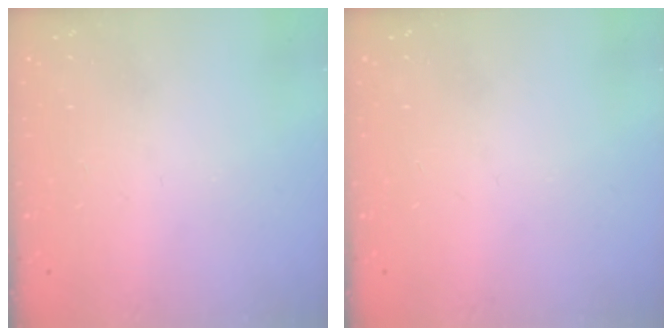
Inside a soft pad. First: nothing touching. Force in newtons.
{"total": 0.0}